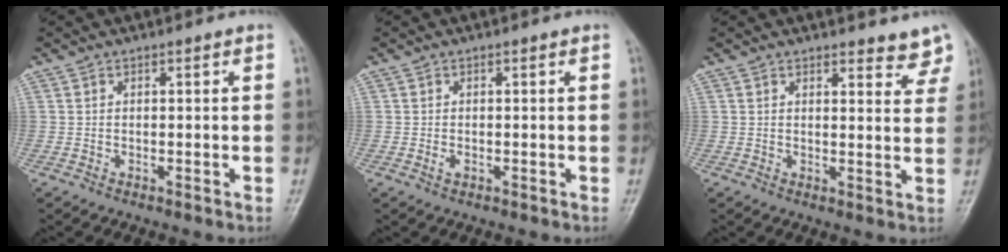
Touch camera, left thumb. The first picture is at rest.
{"total": 0.9, "force": [0.0, 0.4, 0.8], "torque": [-0.016, 0.002, 0.001]}
{"total": 5.6, "force": [5.1, 1.8, 1.4], "torque": [0.015, -0.031, 0.044]}